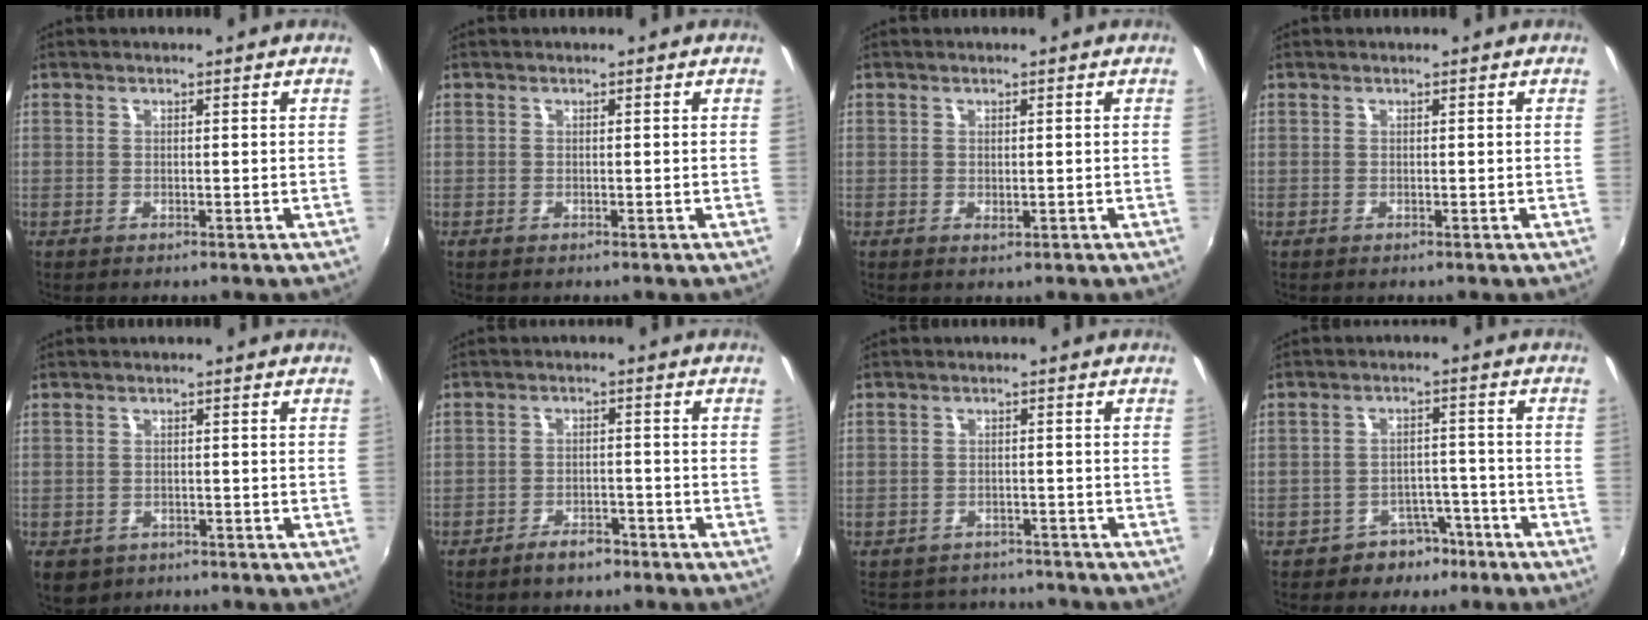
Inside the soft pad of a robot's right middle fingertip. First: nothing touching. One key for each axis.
{"total": 0.0}
{"total": 0.7, "fx": 0.6, "fy": 0.1, "fz": 0.4, "tx": -0.003, "ty": -0.001, "tz": 0.009}
{"total": 0.0}
{"total": 4.7, "fx": -2.1, "fy": 3.5, "fz": 2.2, "tx": -0.050, "ty": -0.014, "tz": -0.028}
{"total": 3.7, "fx": -2.8, "fy": 1.6, "fz": 1.9, "tx": -0.043, "ty": 0.006, "tz": -0.042}
{"total": 7.1, "fx": -6.1, "fy": 3.5, "fz": 1.2, "tx": -0.032, "ty": 0.025, "tz": -0.086}
{"total": 5.3, "fx": -3.7, "fy": 3.7, "fz": 1.2, "tx": -0.022, "ty": 0.026, "tz": -0.044}